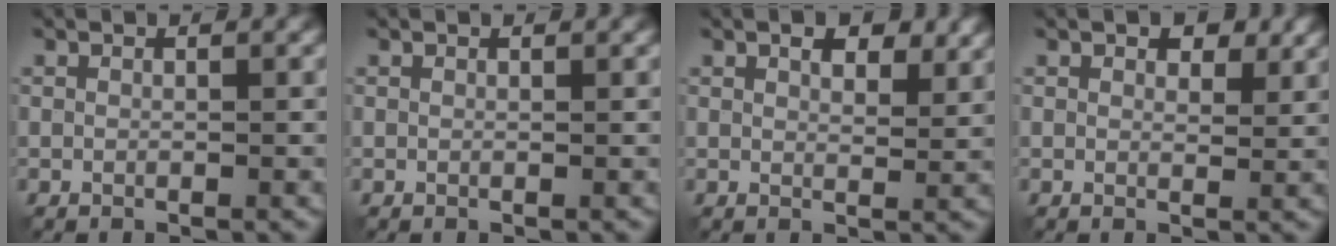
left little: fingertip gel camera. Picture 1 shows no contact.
{"total": 0.0}
{"total": 3.5, "force": [2.1, 1.6, 2.2], "torque": [-0.037, -0.001, 0.033]}
{"total": 2.8, "force": [1.7, 1.5, 1.6], "torque": [-0.022, -0.002, 0.026]}